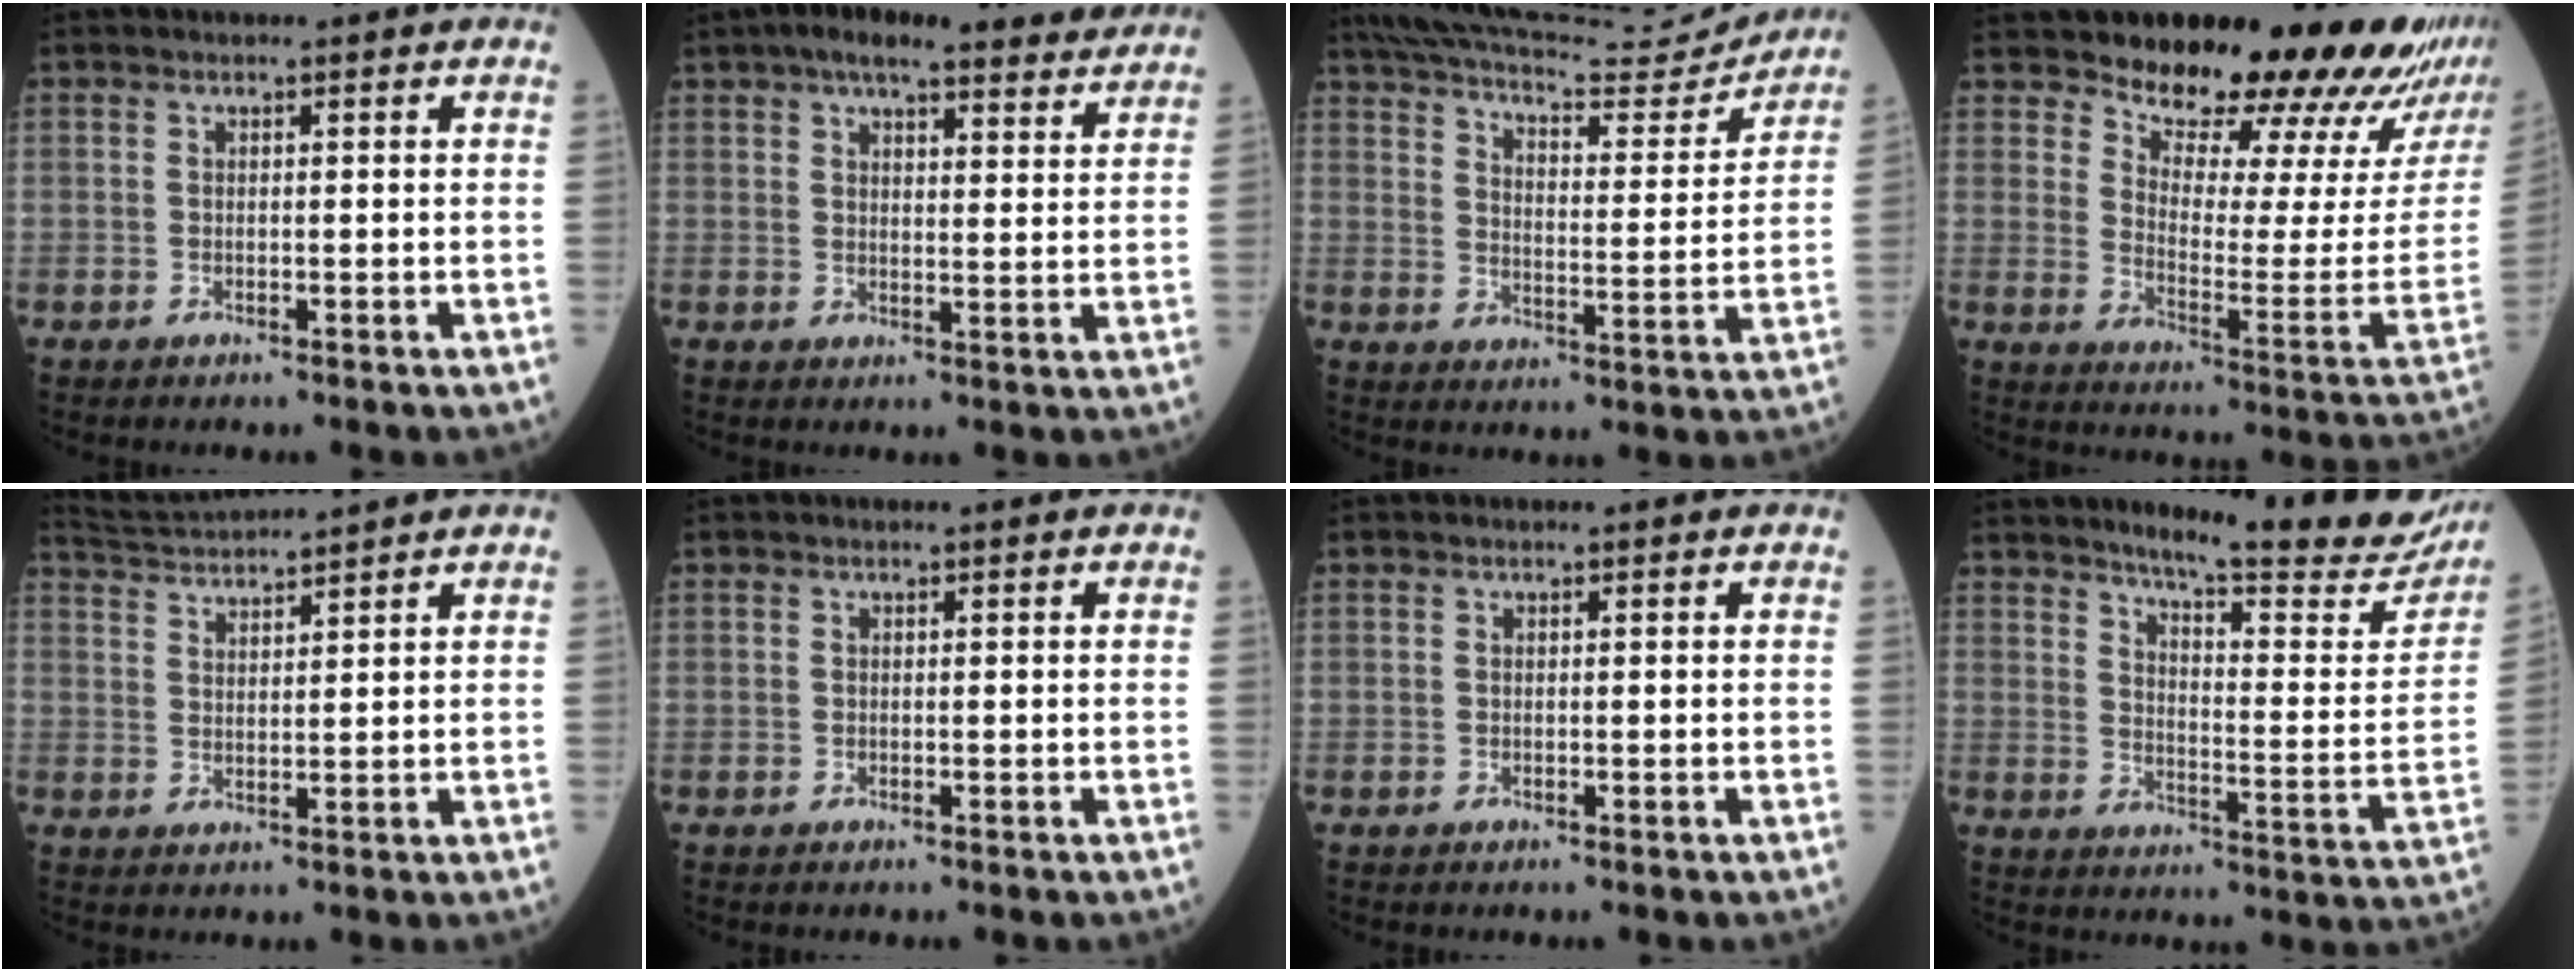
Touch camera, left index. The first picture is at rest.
{"total": 14.5, "force": [12.0, 3.5, 7.4], "torque": [-0.099, 0.028, 0.152]}
{"total": 21.3, "force": [19.9, 2.8, 7.1], "torque": [-0.120, -0.019, 0.273]}
{"total": 23.3, "force": [20.2, 3.5, 10.9], "torque": [-0.159, -0.082, 0.255]}
{"total": 6.9, "force": [6.6, -1.2, 1.4], "torque": [-0.039, 0.020, 0.122]}
{"total": 0.0}
{"total": 0.0}
{"total": 23.1, "force": [20.2, 2.0, 10.9], "torque": [-0.152, -0.083, 0.249]}